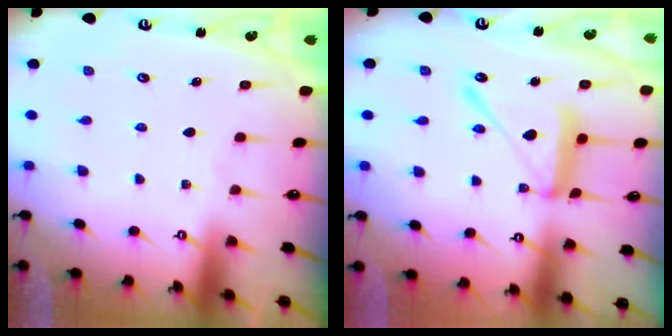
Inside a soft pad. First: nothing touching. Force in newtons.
{"total": 14.0, "press": 13.9, "slide": 1.3}